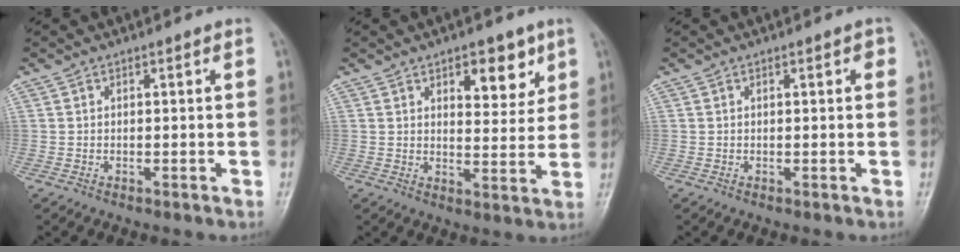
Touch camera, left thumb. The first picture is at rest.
{"total": 8.1, "force": [4.3, 4.1, 5.5], "torque": [-0.044, -0.025, 0.060]}
{"total": 1.4, "force": [0.5, 0.6, 1.2], "torque": [-0.012, 0.002, 0.005]}